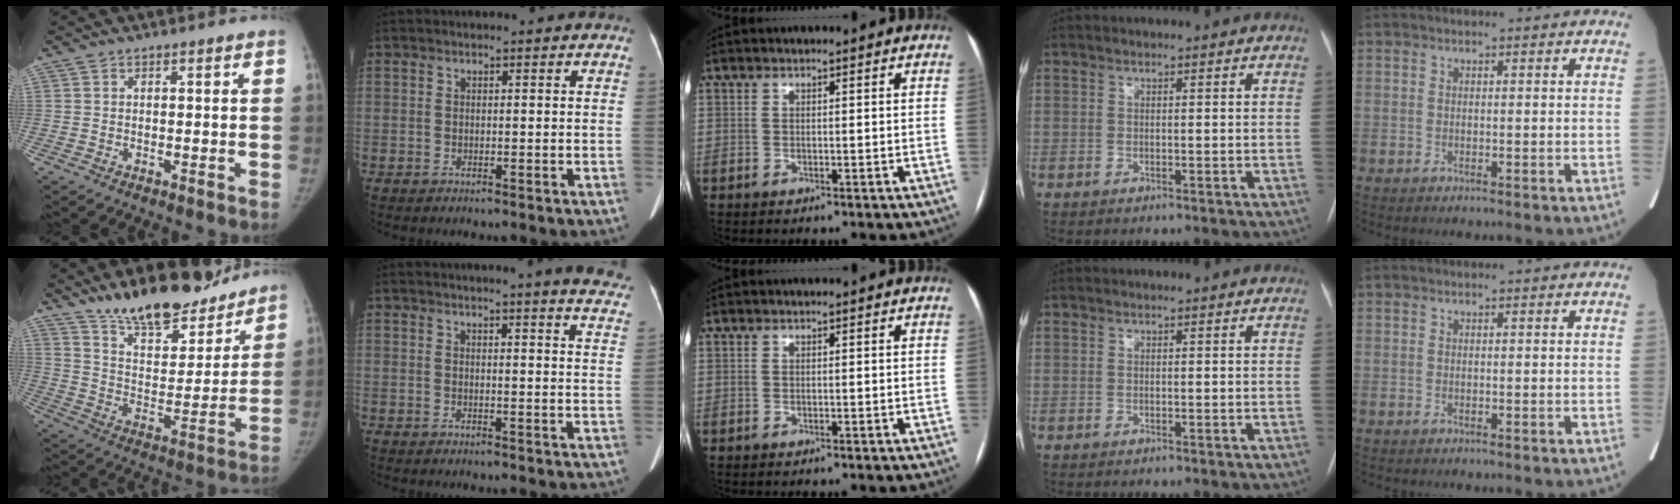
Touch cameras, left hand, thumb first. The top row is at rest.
{"thumb": {"total": 18.1, "force": [14.9, 6.2, 8.0], "torque": [-0.082, -0.097, 0.247]}, "index": {"total": 13.1, "force": [12.0, 0.2, 5.2], "torque": [-0.044, -0.060, 0.110]}}